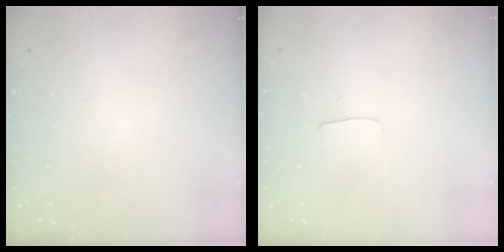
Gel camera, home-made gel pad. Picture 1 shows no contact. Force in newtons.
{"total": 3.0, "press": 3.0, "slide": 0.3}